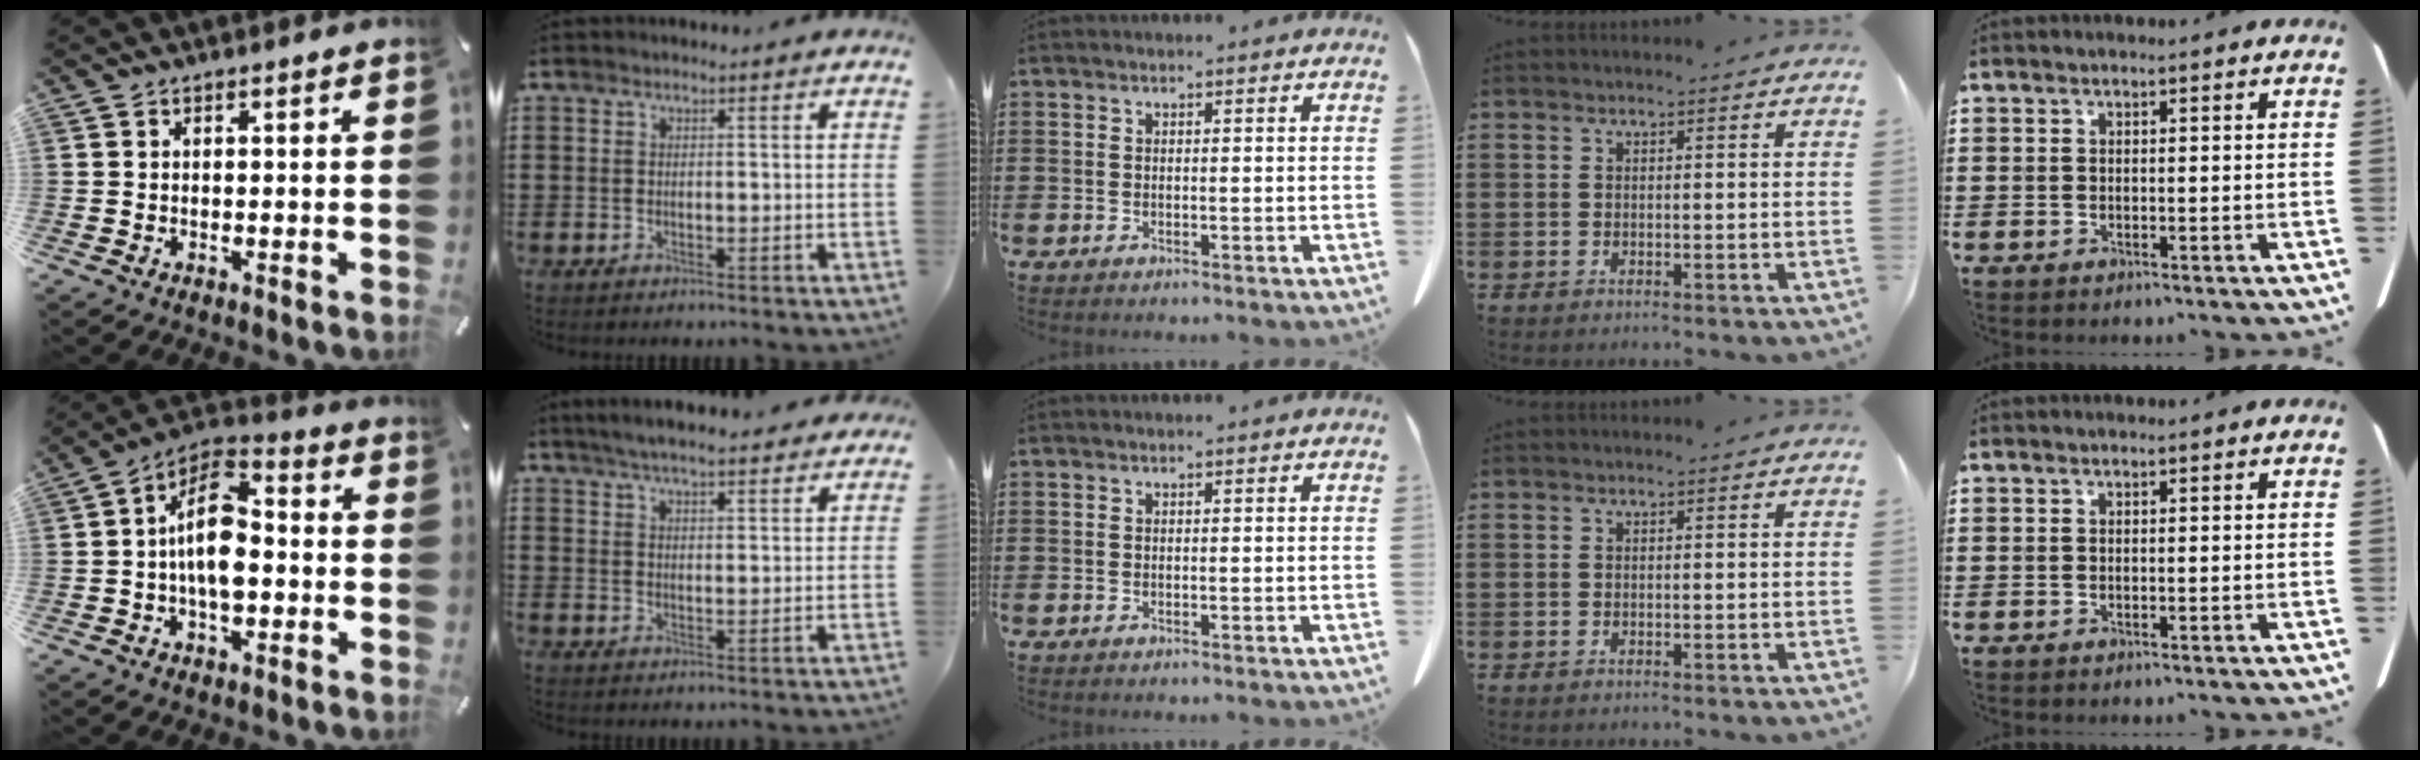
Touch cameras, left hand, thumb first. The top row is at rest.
{"thumb": {"total": 13.2, "force": [-1.7, 7.6, 10.6], "torque": [-0.202, 0.000, -0.031]}, "index": {"total": 4.7, "force": [4.5, 0.1, 1.5], "torque": [-0.042, -0.014, 0.081]}}